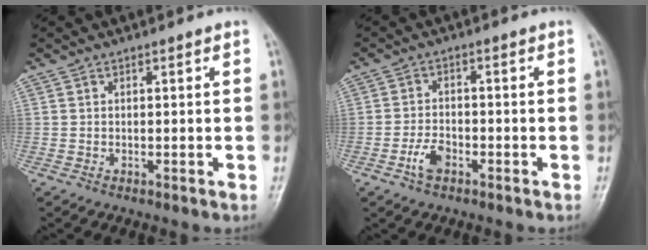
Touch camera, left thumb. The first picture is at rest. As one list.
[{"total": 3.9, "force": [-2.1, 2.2, 2.5], "torque": [-0.047, 0.015, -0.042]}]